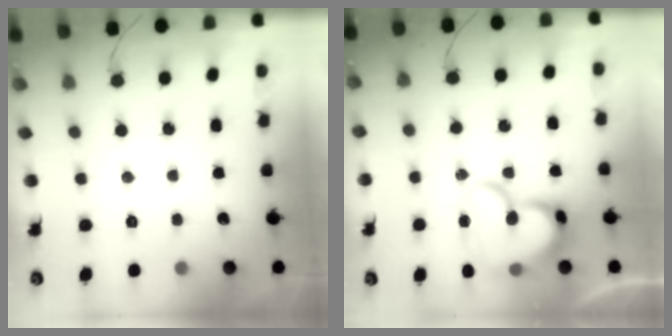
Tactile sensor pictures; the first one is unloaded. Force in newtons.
{"total": 17.4, "press": 17.3, "slide": 1.6}